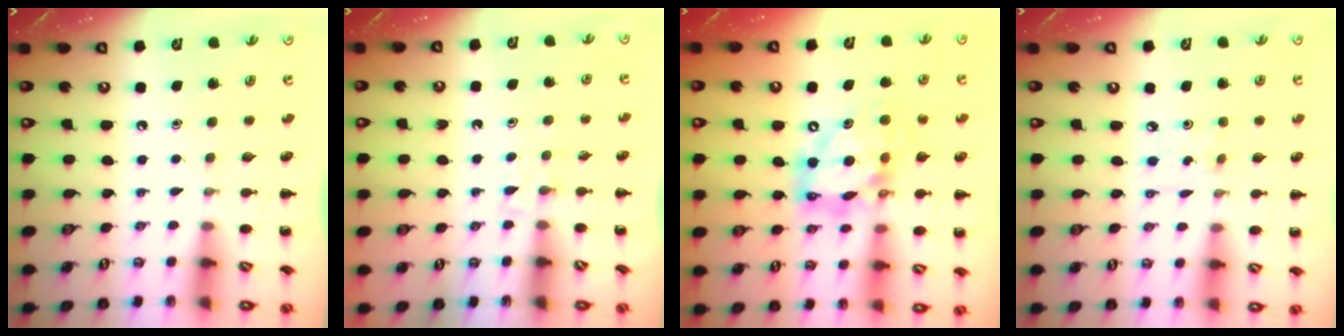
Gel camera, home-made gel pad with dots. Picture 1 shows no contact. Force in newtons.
{"total": 2.2, "press": 2.0, "slide": 1.0}
{"total": 12.7, "press": 12.0, "slide": 4.0}
{"total": 2.5, "press": 2.3, "slide": 0.9}